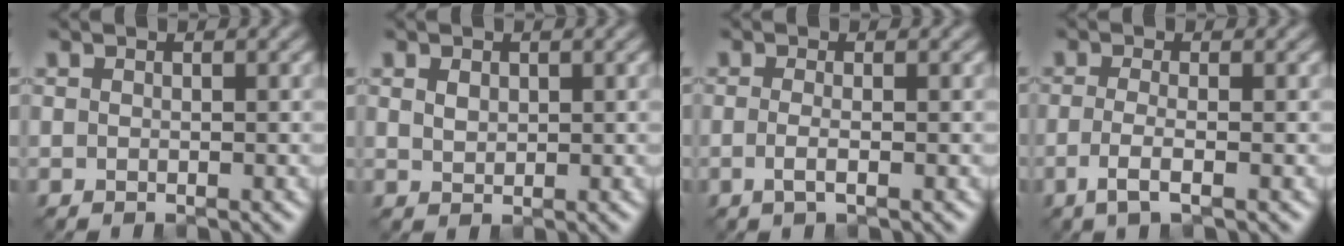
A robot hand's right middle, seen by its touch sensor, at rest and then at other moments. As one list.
[{"total": 1.2, "force": [0.6, 0.8, 0.7], "torque": [-0.015, -0.001, 0.015]}, {"total": 1.6, "force": [-0.4, 0.5, 1.4], "torque": [-0.028, -0.006, -0.012]}, {"total": 2.4, "force": [-0.8, 0.7, 2.2], "torque": [-0.044, -0.005, -0.022]}]